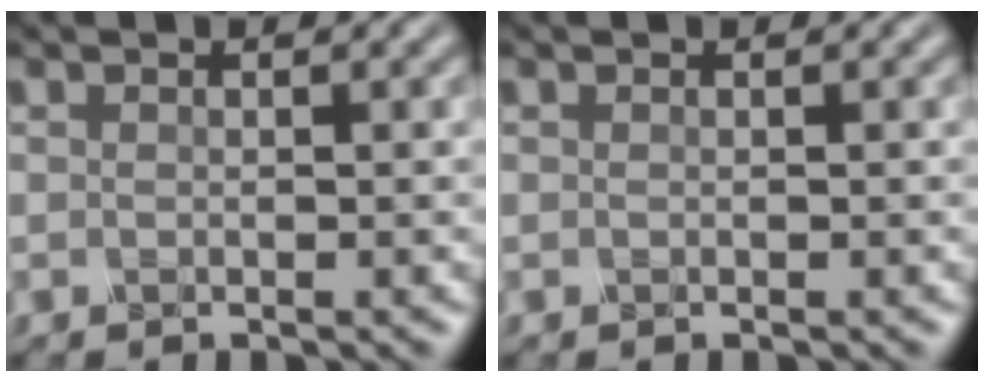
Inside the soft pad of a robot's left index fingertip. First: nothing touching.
{"total": 0.0}